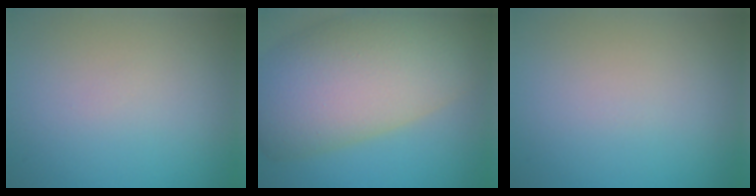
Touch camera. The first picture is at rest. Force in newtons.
{"total": 14.7, "press": 14.6, "slide": 1.0}
{"total": 0.0}